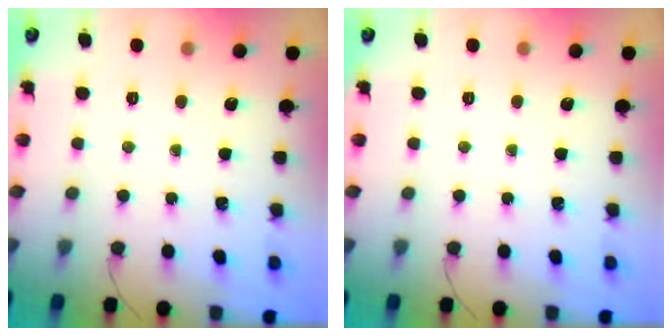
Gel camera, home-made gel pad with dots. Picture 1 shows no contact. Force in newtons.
{"total": 0.0}